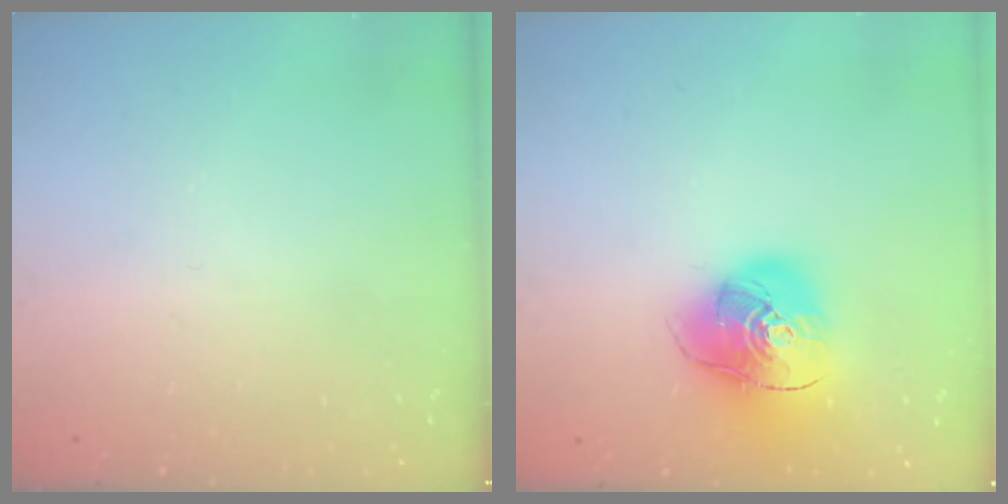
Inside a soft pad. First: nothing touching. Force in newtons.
{"total": 15.6, "press": 15.4, "slide": 2.4}